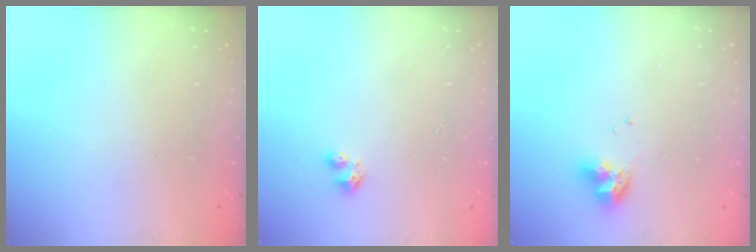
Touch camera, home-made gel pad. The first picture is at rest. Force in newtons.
{"total": 3.0, "press": 2.9, "slide": 0.3}
{"total": 8.6, "press": 8.5, "slide": 0.9}